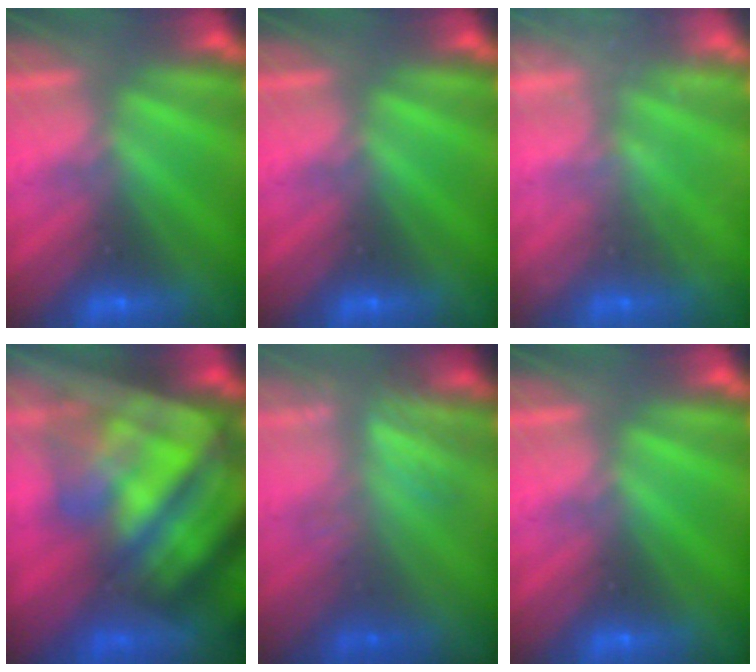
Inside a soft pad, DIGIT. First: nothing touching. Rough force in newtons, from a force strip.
{"total": 0.0}
{"total": 2.4}
{"total": 8.0}
{"total": 3.2}
{"total": 0.0}